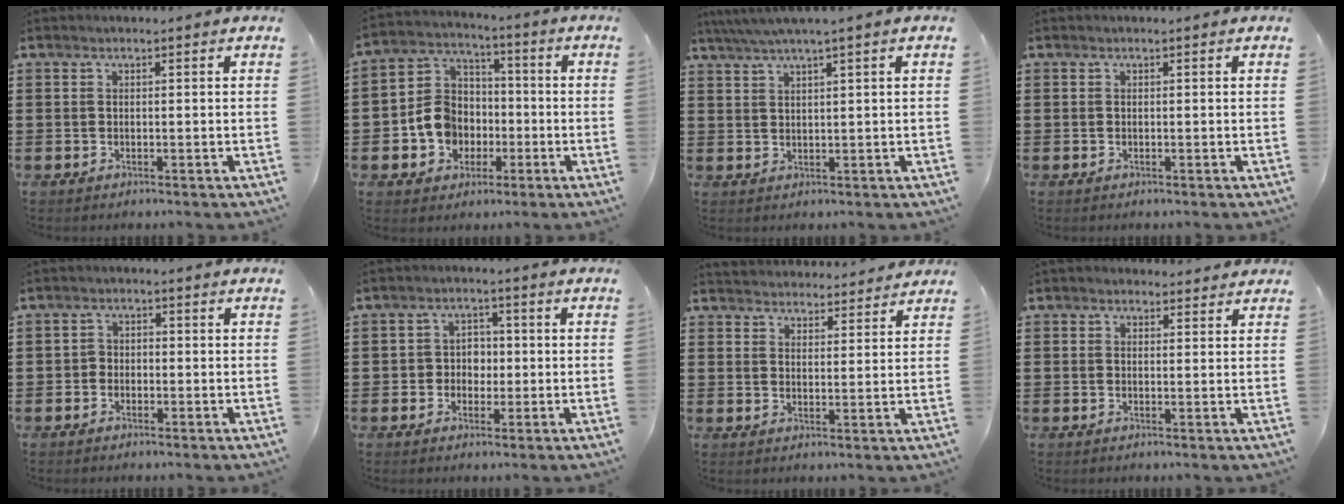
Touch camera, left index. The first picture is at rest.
{"total": 8.4, "force": [-2.2, 7.4, 3.2], "torque": [-0.101, 0.017, -0.044]}
{"total": 2.7, "force": [1.9, -0.4, 1.8], "torque": [-0.038, 0.001, 0.034]}
{"total": 0.0}
{"total": 1.6, "force": [-1.1, 1.1, 0.3], "torque": [-0.011, 0.004, -0.025]}
{"total": 3.3, "force": [-0.6, 3.0, 1.2], "torque": [-0.037, 0.010, -0.019]}
{"total": 3.3, "force": [3.3, 0.4, -0.4], "torque": [-0.004, -0.016, 0.060]}
{"total": 1.5, "force": [1.3, 0.7, 0.0], "torque": [-0.005, 0.005, 0.026]}